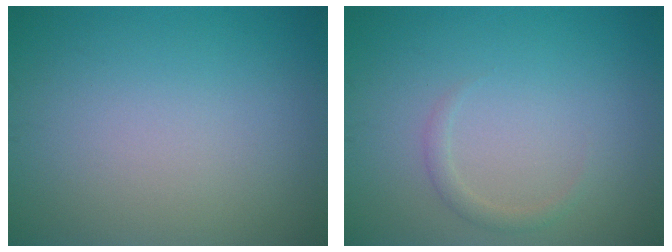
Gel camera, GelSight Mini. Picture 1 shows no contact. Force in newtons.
{"total": 1.0, "press": 1.0, "slide": 0.1}